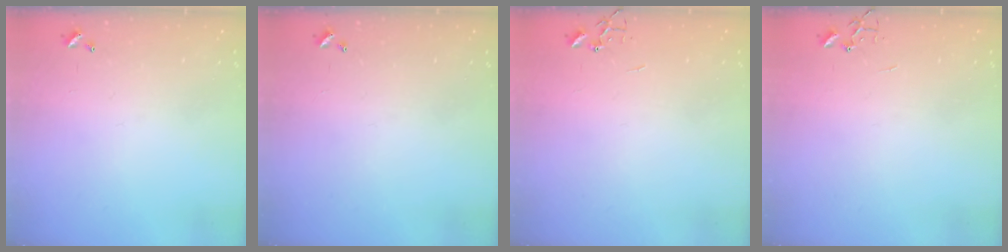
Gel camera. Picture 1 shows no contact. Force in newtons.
{"total": 0.0}
{"total": 0.0}
{"total": 0.0}